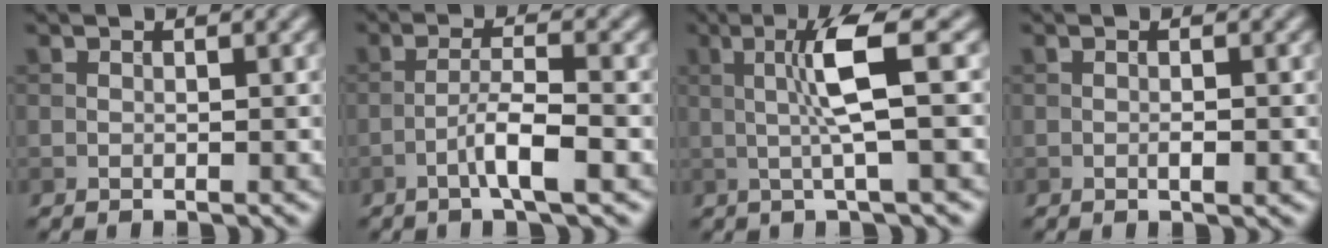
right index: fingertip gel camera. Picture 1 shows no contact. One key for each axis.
{"total": 3.8, "fx": -1.8, "fy": 0.4, "fz": 3.4, "tx": -0.060, "ty": 0.012, "tz": -0.039}
{"total": 4.9, "fx": 0.4, "fy": 0.2, "fz": 4.8, "tx": -0.098, "ty": 0.006, "tz": 0.009}
{"total": 1.2, "fx": -0.3, "fy": 0.3, "fz": 1.1, "tx": -0.020, "ty": 0.000, "tz": -0.006}